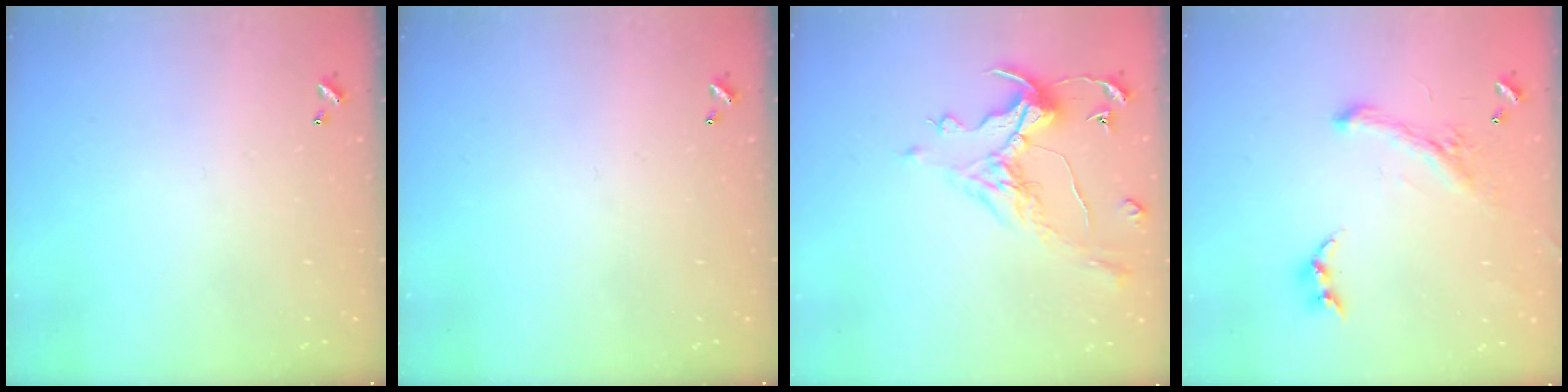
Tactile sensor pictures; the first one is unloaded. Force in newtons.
{"total": 0.0}
{"total": 1.0, "press": 0.2, "slide": 1.0}
{"total": 1.7, "press": 1.1, "slide": 1.2}